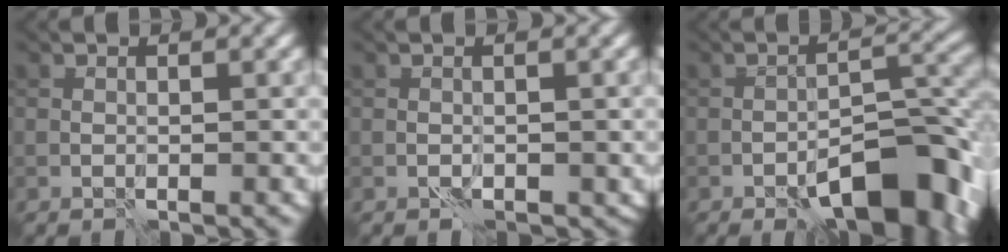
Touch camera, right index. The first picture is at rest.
{"total": 1.3, "force": [-0.6, 0.9, 0.8], "torque": [-0.010, -0.002, -0.006]}
{"total": 8.1, "force": [-4.5, 2.9, 6.0], "torque": [-0.074, 0.014, -0.067]}